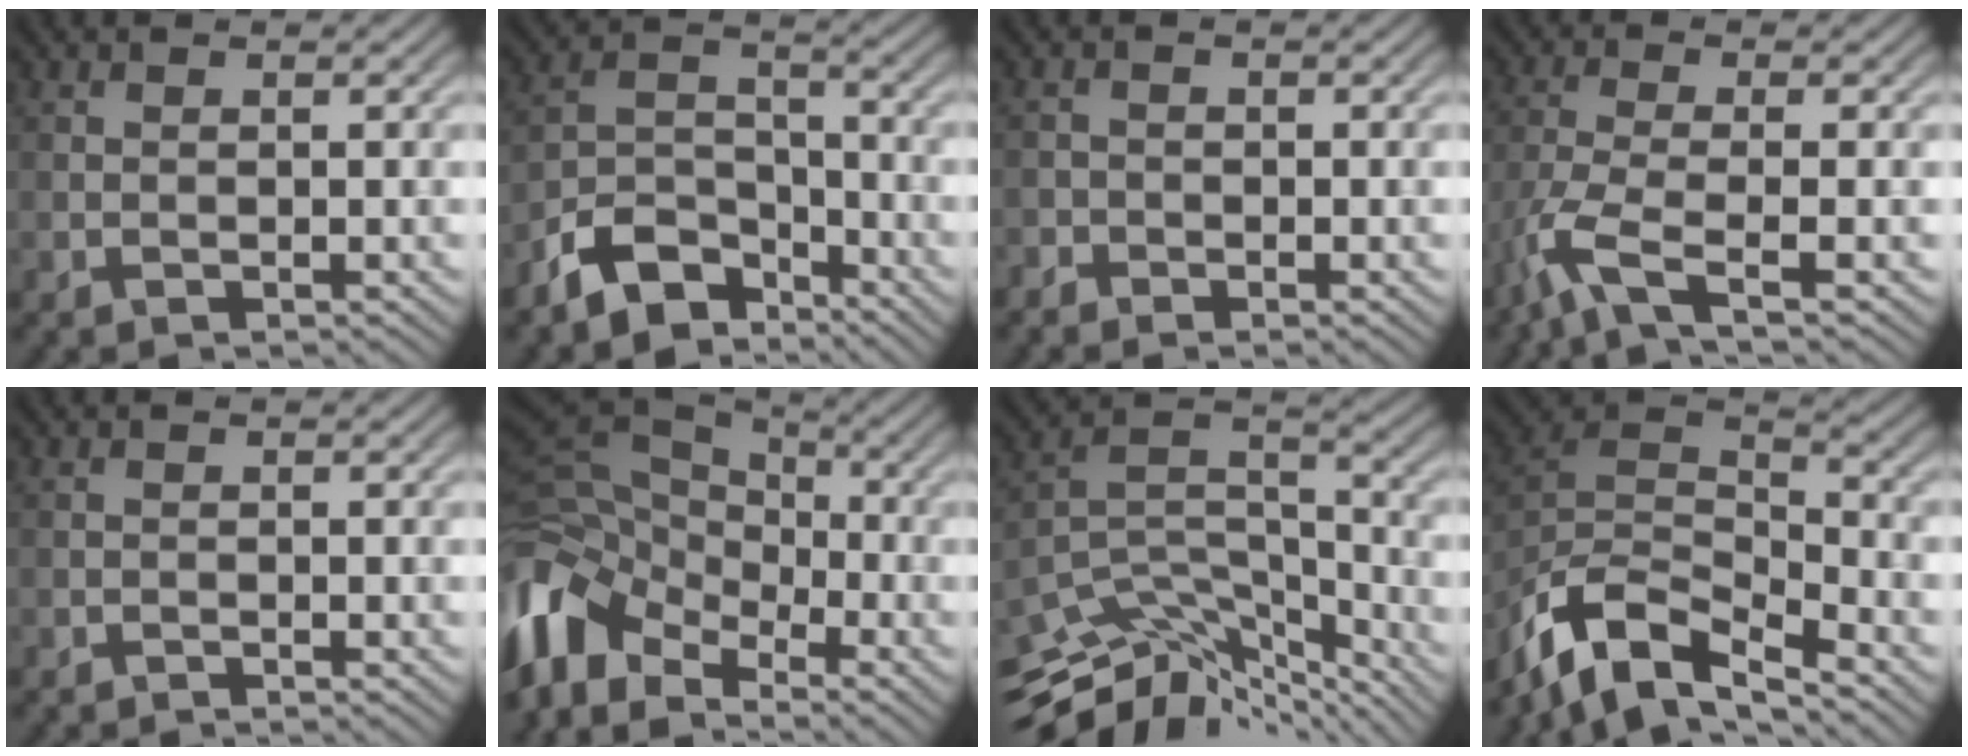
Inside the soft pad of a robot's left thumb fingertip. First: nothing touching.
{"total": 8.2, "force": [-6.1, 4.1, 3.7], "torque": [-0.068, -0.002, -0.131]}
{"total": 1.6, "force": [-1.4, 0.7, 0.1], "torque": [-0.001, -0.002, -0.035]}
{"total": 6.4, "force": [-3.9, 1.2, 5.0], "torque": [-0.107, -0.006, -0.097]}
{"total": 0.8, "force": [-0.8, 0.1, 0.0], "torque": [0.002, -0.002, -0.018]}
{"total": 13.5, "force": [-5.9, 8.5, 8.7], "torque": [-0.236, -0.013, -0.118]}
{"total": 11.9, "force": [-9.5, 4.5, 5.4], "torque": [-0.122, 0.000, -0.155]}
{"total": 11.6, "force": [-8.3, 4.2, 6.9], "torque": [-0.149, -0.008, -0.166]}